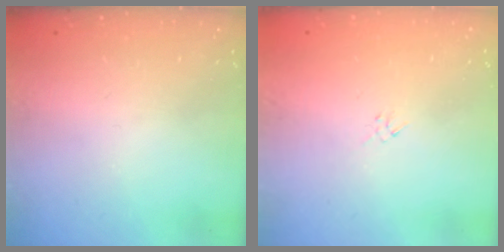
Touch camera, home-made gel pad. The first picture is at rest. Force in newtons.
{"total": 1.3, "press": 1.2, "slide": 0.5}